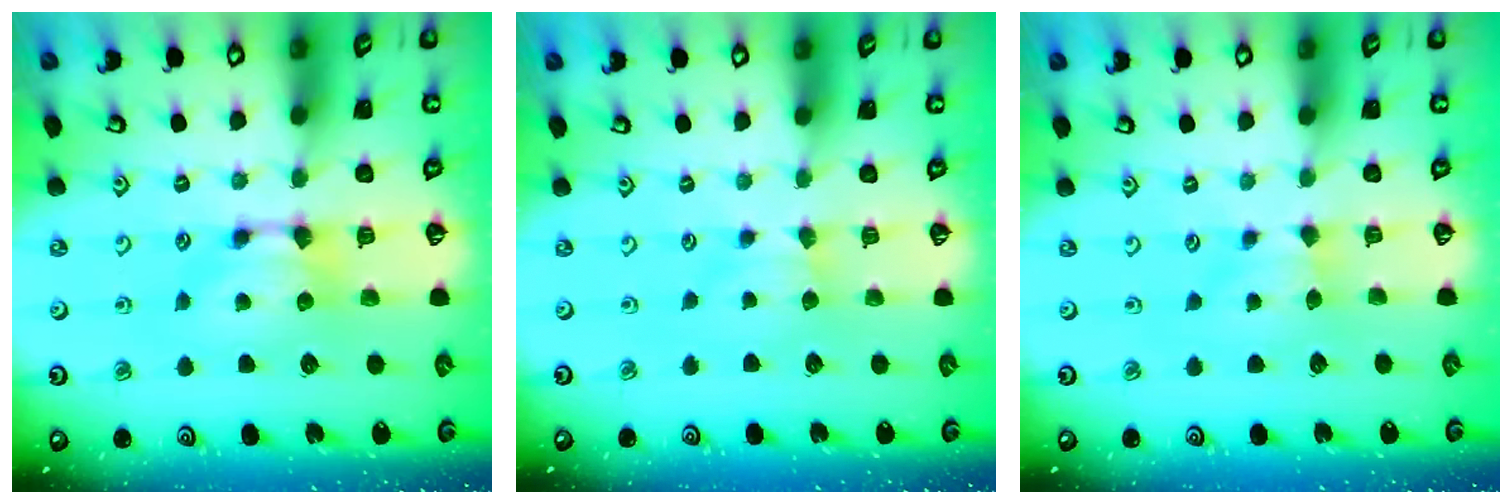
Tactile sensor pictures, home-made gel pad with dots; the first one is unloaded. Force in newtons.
{"total": 1.9, "press": 1.8, "slide": 0.6}
{"total": 1.8, "press": 1.6, "slide": 0.7}